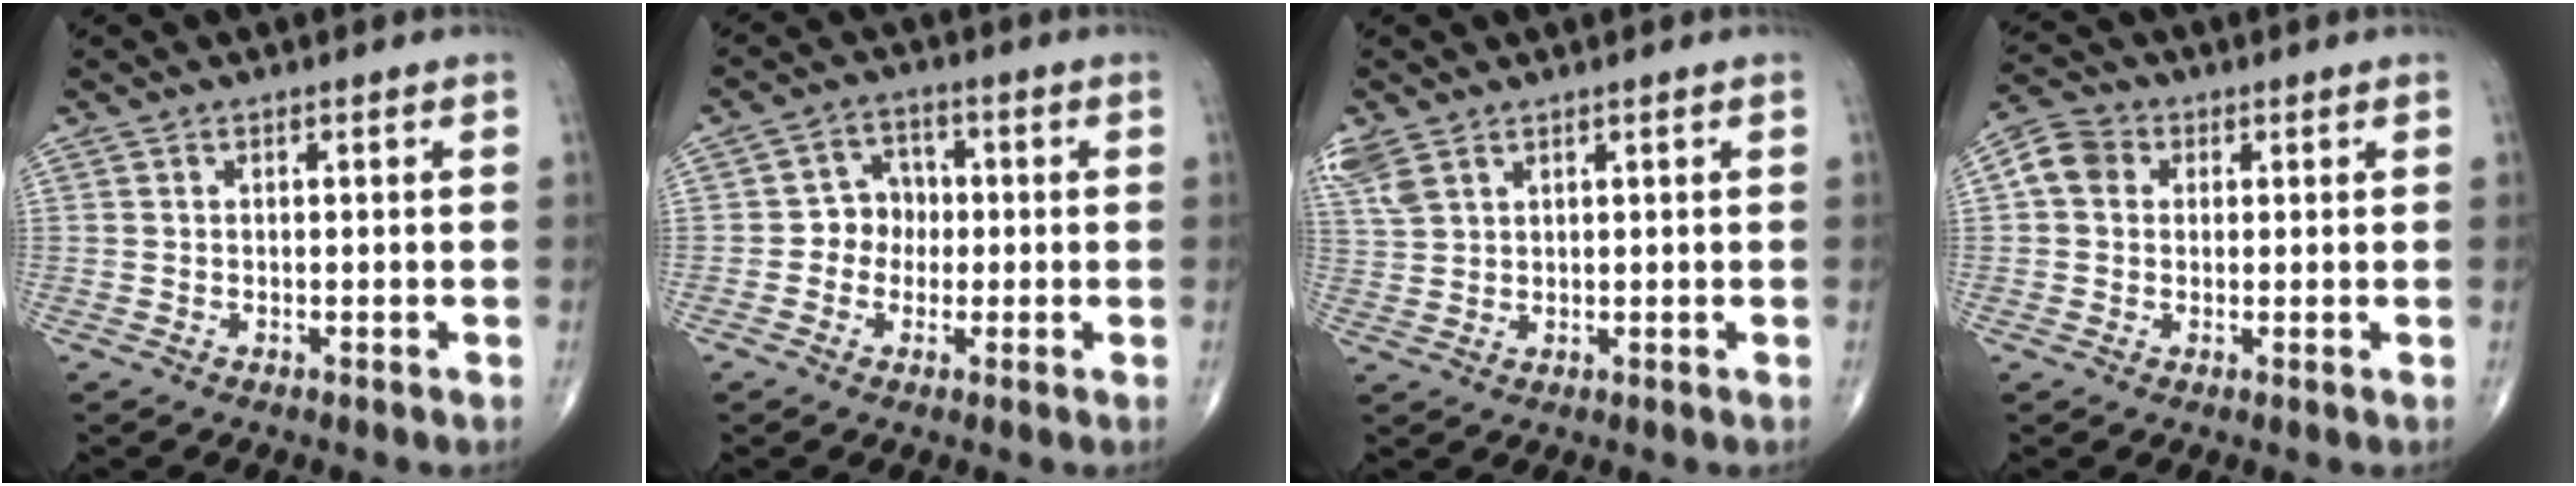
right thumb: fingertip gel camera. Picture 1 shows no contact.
{"total": 5.4, "force": [-0.5, 4.9, 2.3], "torque": [-0.004, 0.017, -0.021]}
{"total": 5.2, "force": [3.3, 2.9, 2.9], "torque": [-0.075, 0.005, 0.079]}
{"total": 5.7, "force": [1.0, 4.8, 2.9], "torque": [-0.045, 0.013, 0.010]}